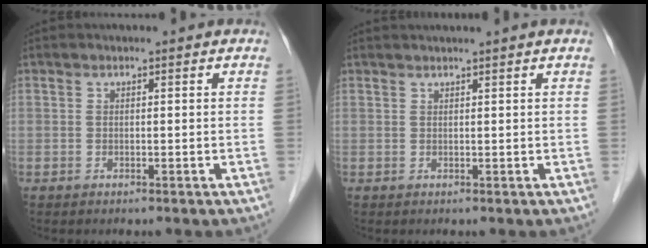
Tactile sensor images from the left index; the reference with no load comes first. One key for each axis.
{"total": 1.8, "fx": 1.4, "fy": -0.8, "fz": 0.8, "tx": -0.011, "ty": 0.007, "tz": 0.031}